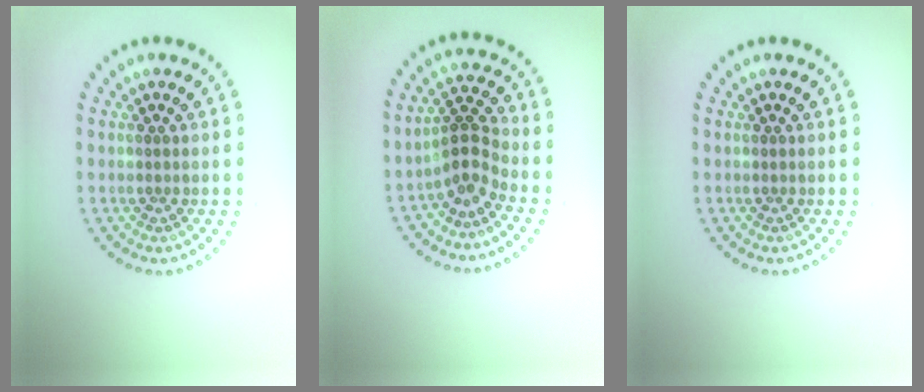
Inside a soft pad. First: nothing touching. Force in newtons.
{"total": 2.9, "press": 2.2, "slide": 1.9}
{"total": 0.0}